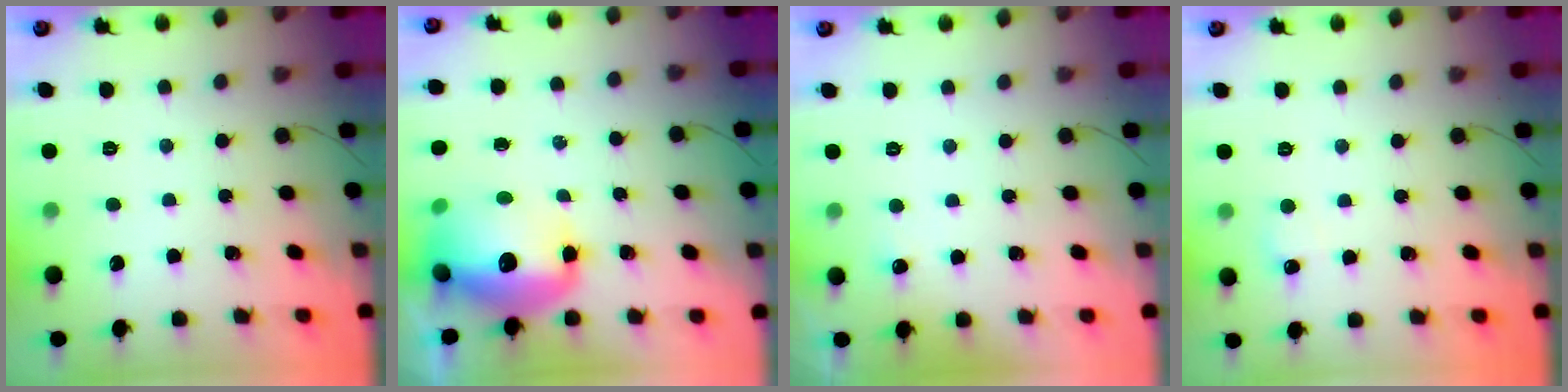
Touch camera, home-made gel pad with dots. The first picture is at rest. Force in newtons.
{"total": 15.5, "press": 15.1, "slide": 3.6}
{"total": 2.5, "press": 2.2, "slide": 1.1}
{"total": 4.6, "press": 4.4, "slide": 1.4}